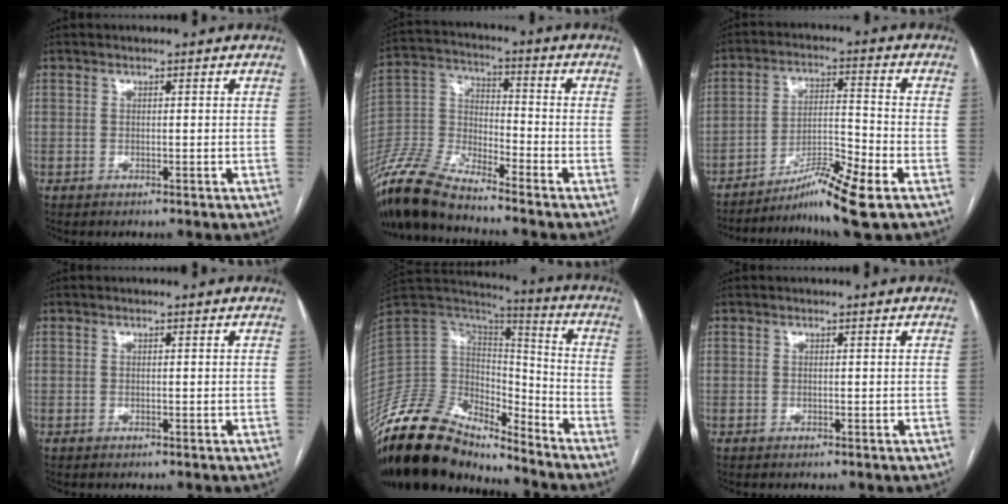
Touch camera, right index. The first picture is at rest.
{"total": 13.0, "force": [-11.8, 1.8, 5.1], "torque": [-0.113, 0.001, -0.236]}
{"total": 10.5, "force": [-7.0, -0.4, 7.8], "torque": [-0.142, -0.012, -0.118]}
{"total": 0.0}
{"total": 21.0, "force": [-17.8, 7.5, 8.2], "torque": [-0.170, 0.032, -0.318]}
{"total": 0.0}